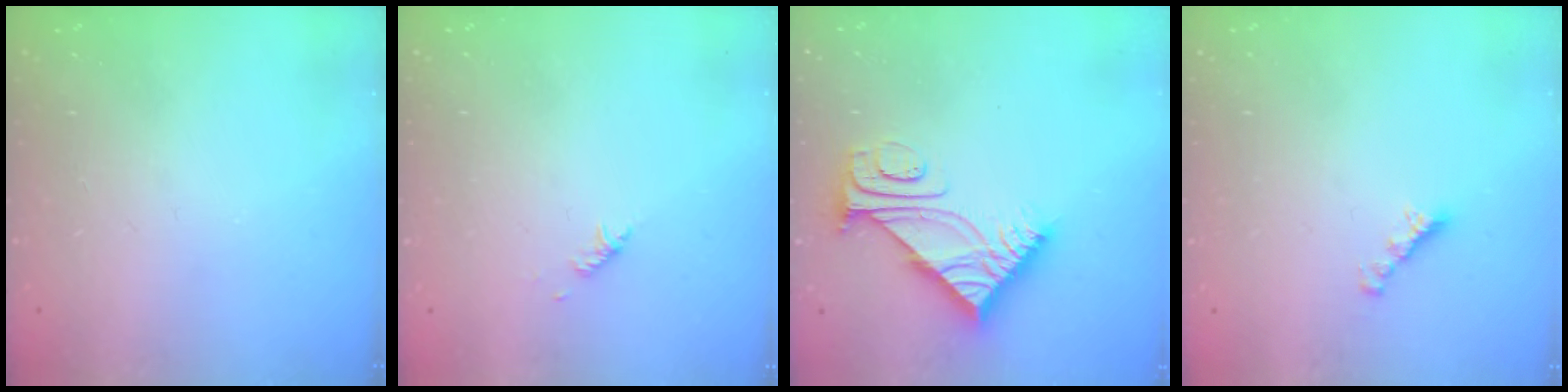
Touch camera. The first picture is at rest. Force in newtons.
{"total": 2.8, "press": 2.7, "slide": 0.6}
{"total": 8.7, "press": 8.7, "slide": 0.8}
{"total": 2.2, "press": 2.1, "slide": 0.5}